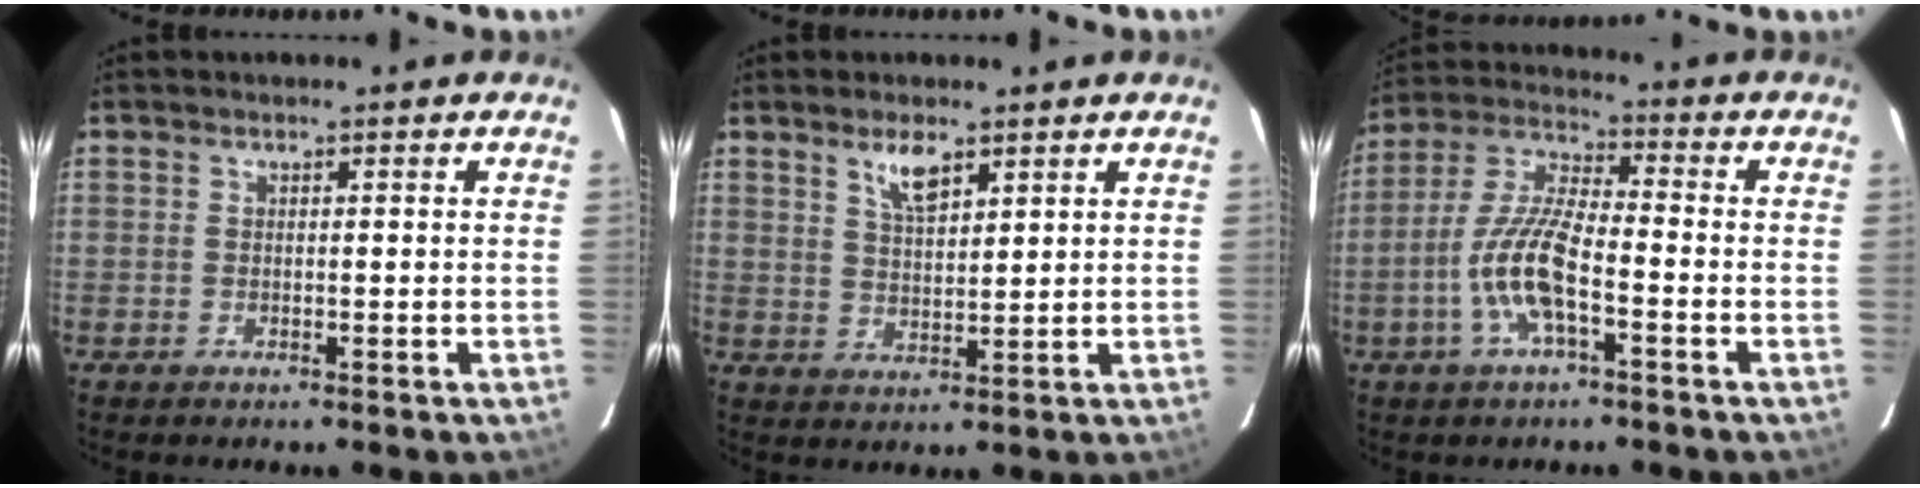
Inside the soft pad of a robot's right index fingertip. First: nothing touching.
{"total": 4.9, "force": [3.2, 1.7, 3.3], "torque": [-0.059, -0.002, 0.062]}
{"total": 11.1, "force": [-4.1, 3.0, 9.8], "torque": [-0.213, 0.001, -0.081]}